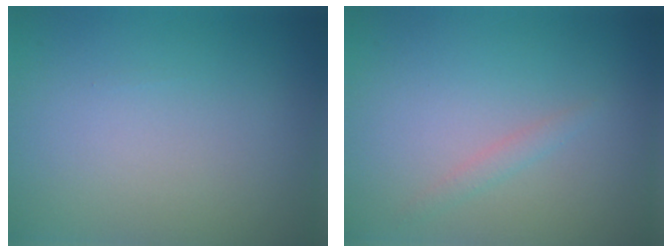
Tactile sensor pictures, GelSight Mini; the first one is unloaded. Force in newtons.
{"total": 1.0, "press": 1.0, "slide": 0.0}